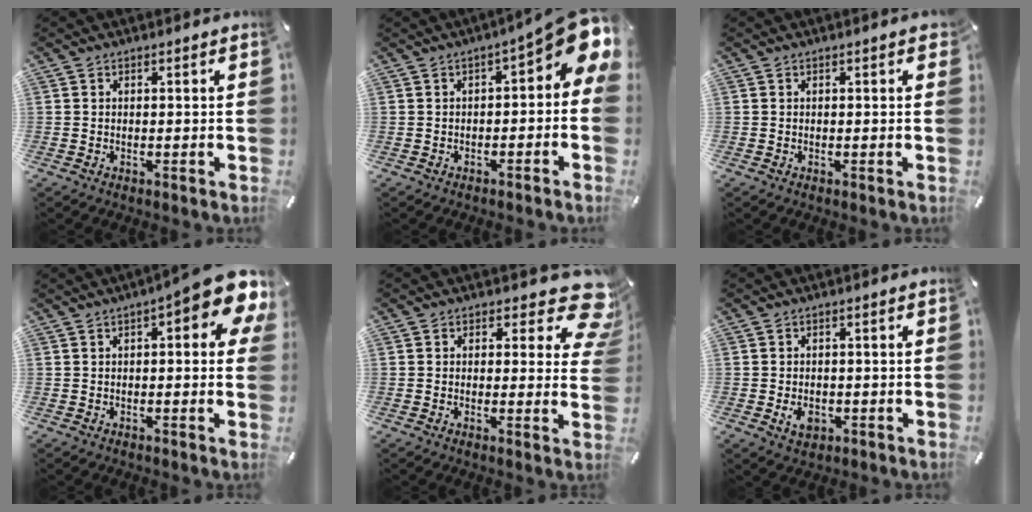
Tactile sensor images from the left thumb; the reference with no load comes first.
{"total": 9.6, "force": [3.3, 3.7, 8.3], "torque": [-0.104, -0.028, 0.055]}
{"total": 0.8, "force": [0.2, 0.4, 0.7], "torque": [-0.005, 0.000, 0.000]}
{"total": 11.2, "force": [4.9, 3.2, 9.5], "torque": [-0.116, -0.034, 0.077]}
{"total": 10.2, "force": [5.7, 4.8, 7.0], "torque": [-0.070, -0.040, 0.096]}
{"total": 3.6, "force": [-1.1, 2.6, 2.2], "torque": [-0.036, -0.001, -0.020]}